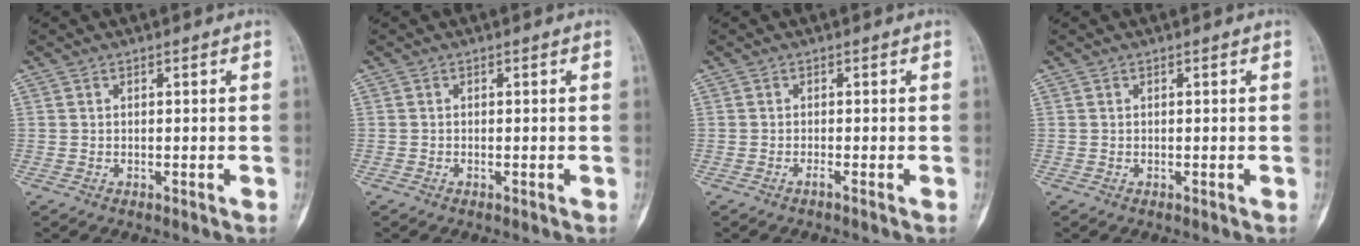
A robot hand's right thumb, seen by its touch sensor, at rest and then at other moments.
{"total": 0.0}
{"total": 0.6, "force": [-0.5, -0.2, 0.4], "torque": [-0.009, -0.001, -0.010]}
{"total": 0.0}